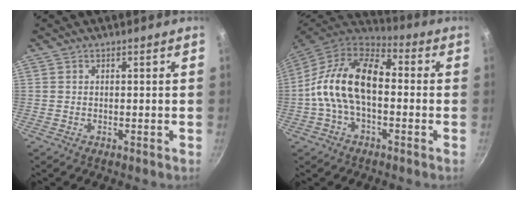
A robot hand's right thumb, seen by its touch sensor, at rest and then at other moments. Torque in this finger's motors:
{"motor_torque": [2.23, 2.22, 0.93, -0.88, 0.22]}